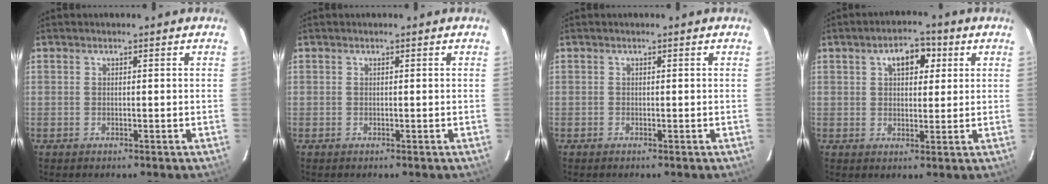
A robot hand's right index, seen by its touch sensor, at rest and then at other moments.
{"total": 0.0}
{"total": 0.0}
{"total": 6.1, "force": [2.4, 3.6, 4.3], "torque": [-0.067, 0.022, 0.039]}